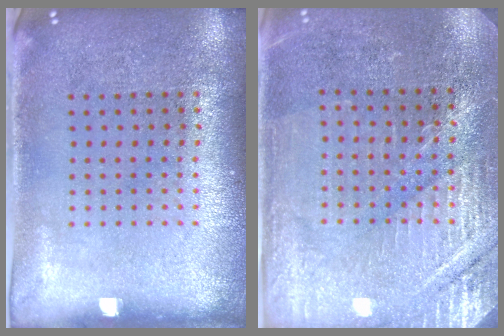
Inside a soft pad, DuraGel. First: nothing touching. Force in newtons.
{"total": 3.1, "press": 3.0, "slide": 0.4}